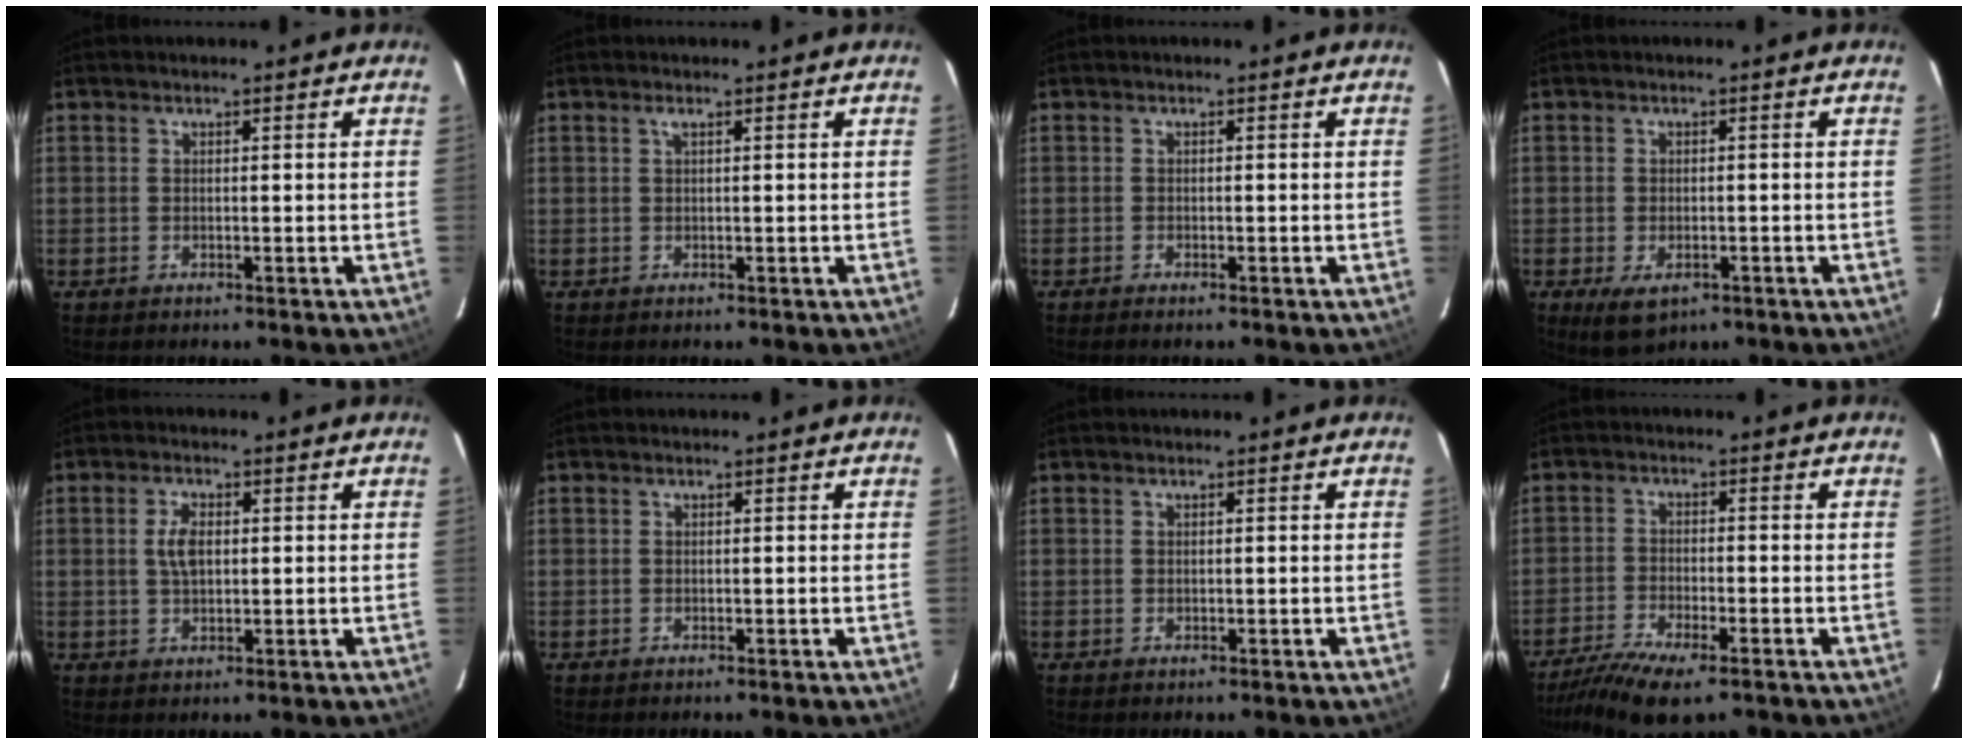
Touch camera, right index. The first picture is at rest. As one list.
[{"total": 0.6, "force": [0.3, -0.1, 0.5], "torque": [-0.010, 0.003, 0.004]}, {"total": 0.8, "force": [-0.8, 0.1, 0.3], "torque": [-0.009, -0.002, -0.014]}, {"total": 5.4, "force": [-2.7, 3.2, 3.5], "torque": [-0.069, -0.021, -0.039]}, {"total": 4.1, "force": [0.6, 2.2, 3.4], "torque": [-0.065, 0.006, 0.015]}, {"total": 0.0}, {"total": 0.0}, {"total": 10.8, "force": [-8.2, 2.8, 6.4], "torque": [-0.149, -0.034, -0.150]}]